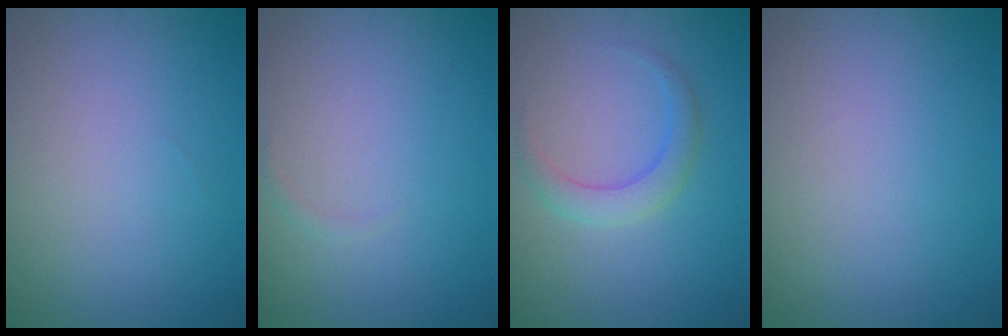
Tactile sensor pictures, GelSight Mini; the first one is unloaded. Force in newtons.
{"total": 0.5, "press": 0.5, "slide": 0.0}
{"total": 2.4, "press": 2.4, "slide": 0.0}
{"total": 0.0}